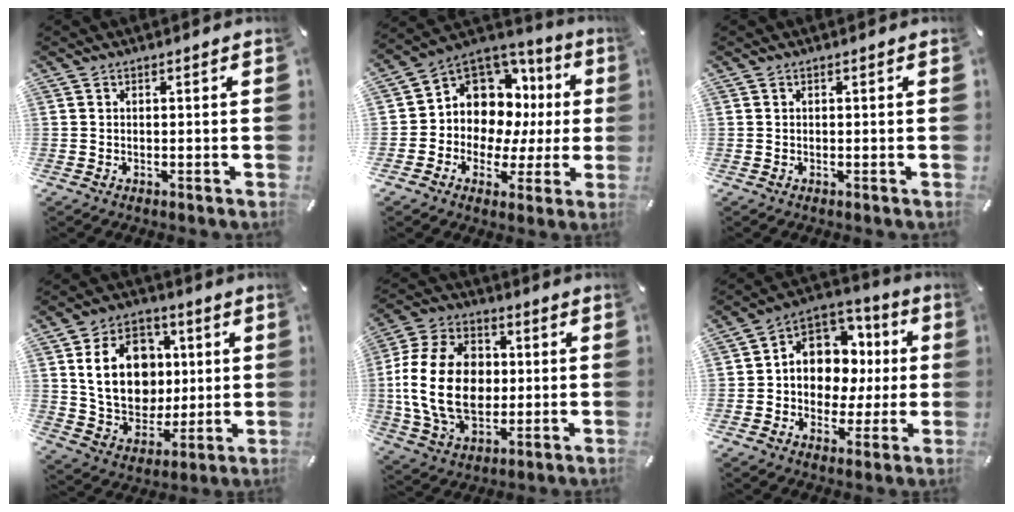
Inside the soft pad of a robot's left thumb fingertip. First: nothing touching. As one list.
[{"total": 10.0, "force": [3.2, 9.0, 3.1], "torque": [-0.062, -0.050, 0.071]}, {"total": 0.0}, {"total": 17.3, "force": [3.2, 14.2, 9.5], "torque": [-0.163, 0.008, 0.068]}, {"total": 19.8, "force": [-0.1, 14.8, 13.2], "torque": [-0.289, 0.009, -0.003]}, {"total": 11.8, "force": [1.9, 10.6, 4.8], "torque": [-0.075, -0.020, 0.044]}]